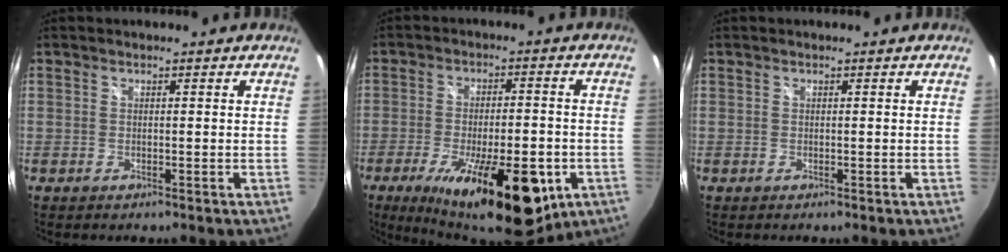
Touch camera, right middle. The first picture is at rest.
{"total": 21.9, "force": [-10.6, 8.6, 17.1], "torque": [-0.290, -0.043, -0.143]}
{"total": 0.0}